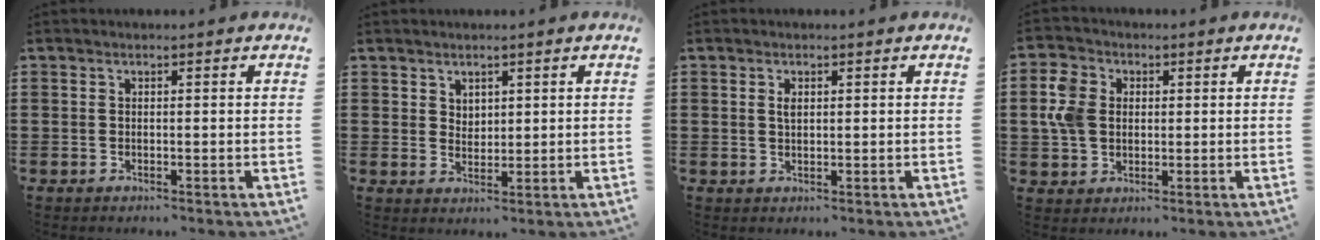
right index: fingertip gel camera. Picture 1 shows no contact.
{"total": 2.1, "force": [1.6, 1.3, 0.2], "torque": [-0.007, 0.005, 0.031]}
{"total": 1.3, "force": [0.4, 0.6, 1.1], "torque": [-0.023, 0.005, 0.006]}
{"total": 6.0, "force": [0.6, 4.9, 3.4], "torque": [-0.106, 0.007, 0.003]}